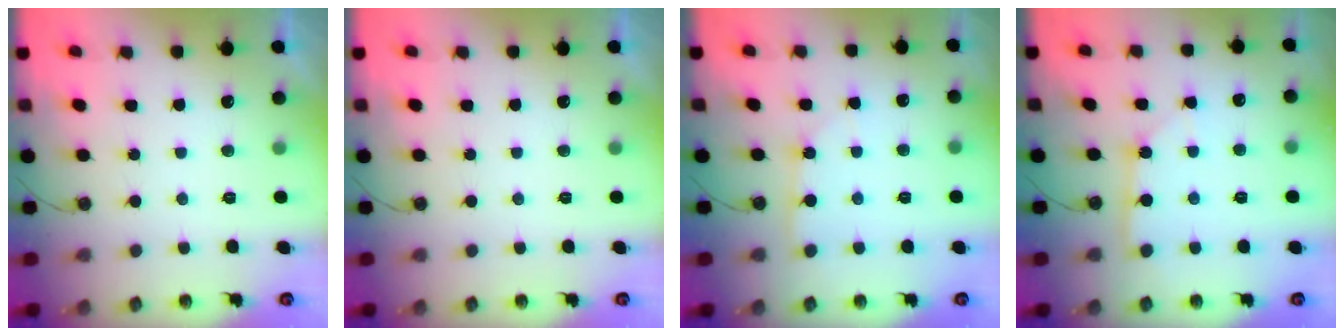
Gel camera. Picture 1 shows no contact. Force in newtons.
{"total": 0.0}
{"total": 3.3, "press": 3.3, "slide": 0.3}
{"total": 2.9, "press": 2.9, "slide": 0.1}